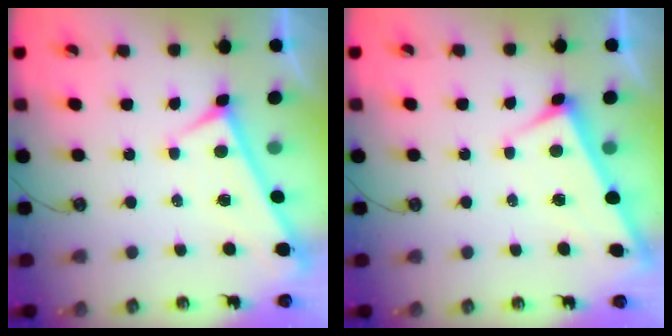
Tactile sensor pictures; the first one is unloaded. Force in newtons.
{"total": 3.0, "press": 3.0, "slide": 0.0}